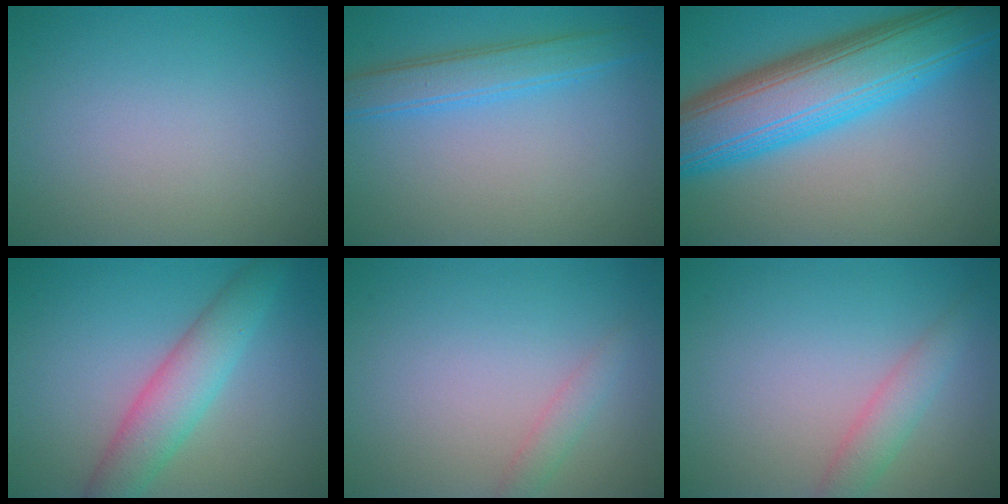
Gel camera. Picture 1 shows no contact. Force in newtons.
{"total": 3.5, "press": 3.5, "slide": 0.2}
{"total": 12.2, "press": 12.2, "slide": 0.3}
{"total": 4.6, "press": 4.6, "slide": 0.2}
{"total": 1.3, "press": 1.3, "slide": 0.1}
{"total": 2.4, "press": 2.4, "slide": 0.1}